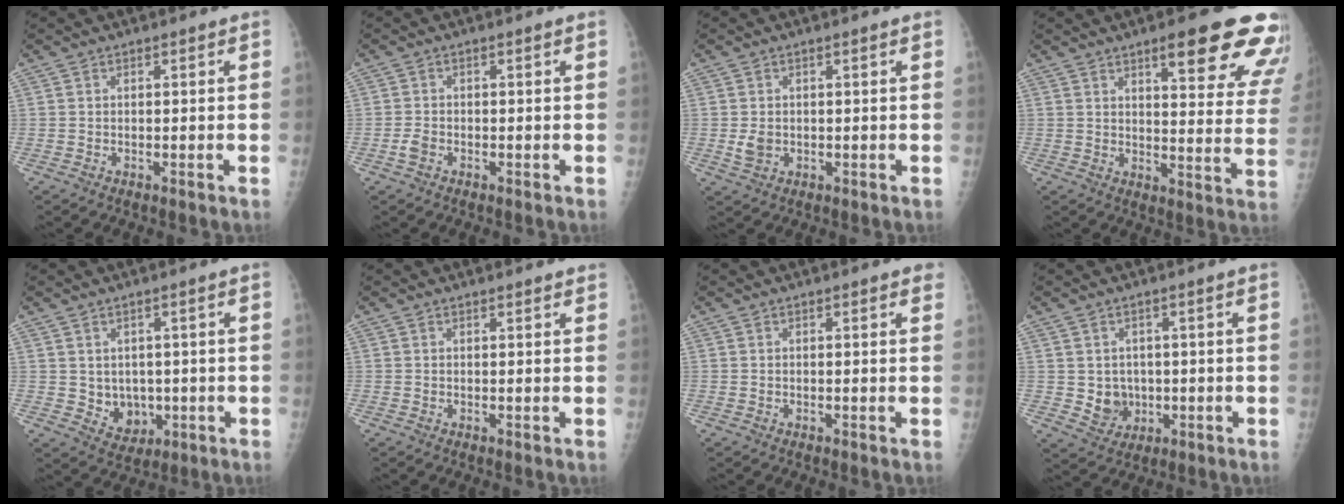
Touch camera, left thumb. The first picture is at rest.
{"total": 1.7, "force": [-0.7, 1.1, 1.2], "torque": [-0.027, 0.005, -0.014]}
{"total": 2.5, "force": [0.0, 1.8, 1.7], "torque": [-0.029, -0.002, 0.007]}
{"total": 19.4, "force": [12.2, 4.9, 14.3], "torque": [-0.146, -0.052, 0.147]}
{"total": 5.2, "force": [-0.1, 4.4, 2.8], "torque": [-0.018, -0.005, 0.016]}
{"total": 1.1, "force": [1.1, 0.2, 0.3], "torque": [-0.002, -0.002, 0.014]}
{"total": 1.3, "force": [0.9, 0.4, 0.9], "torque": [-0.008, 0.001, 0.007]}
{"total": 4.9, "force": [-0.1, 4.3, 2.2], "torque": [-0.013, 0.000, 0.010]}